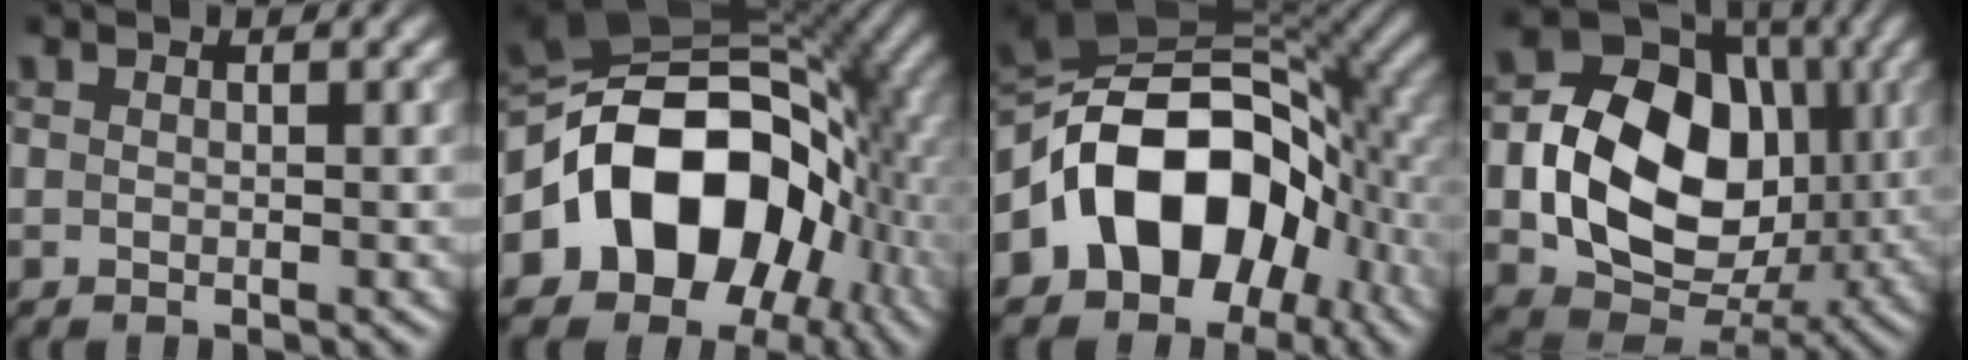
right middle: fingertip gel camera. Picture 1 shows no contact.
{"total": 15.0, "force": [-3.8, 11.0, 9.5], "torque": [-0.143, 0.007, -0.087]}
{"total": 13.8, "force": [-4.5, 9.4, 9.0], "torque": [-0.125, 0.018, -0.099]}
{"total": 13.5, "force": [-0.4, 10.3, 8.8], "torque": [-0.154, -0.003, -0.011]}